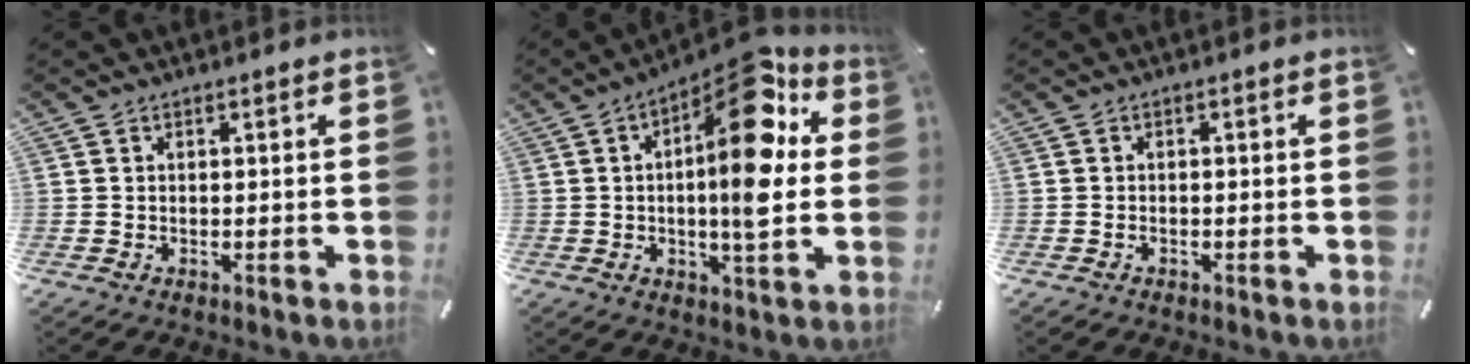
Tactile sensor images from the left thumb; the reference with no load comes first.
{"total": 18.0, "force": [5.1, 6.0, 16.1], "torque": [-0.226, -0.039, 0.074]}
{"total": 1.0, "force": [-0.6, 0.5, 0.7], "torque": [-0.015, 0.000, -0.011]}